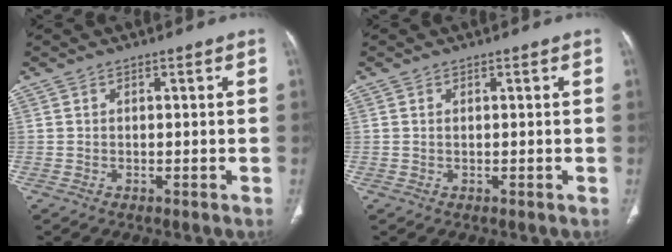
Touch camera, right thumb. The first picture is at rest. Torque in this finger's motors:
{"motor_torque": [0.17, -0.32, -0.23, -0.22, 0.04]}